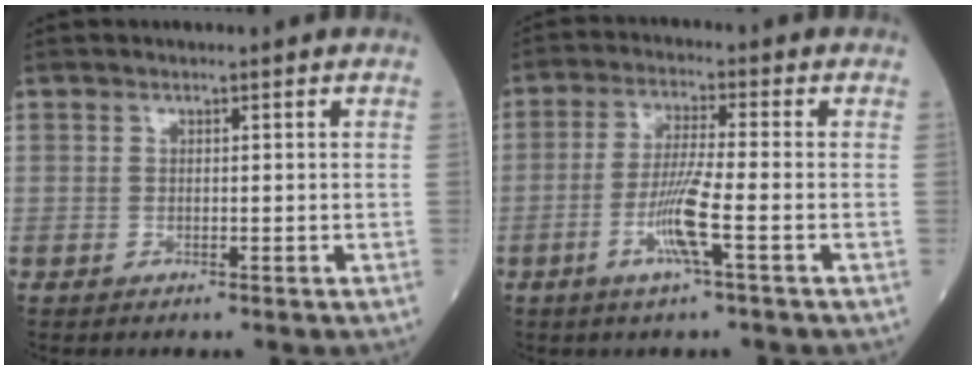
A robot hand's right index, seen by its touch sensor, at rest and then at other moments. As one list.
[{"total": 7.0, "force": [-2.6, -0.5, 6.5], "torque": [-0.129, -0.007, -0.053]}]